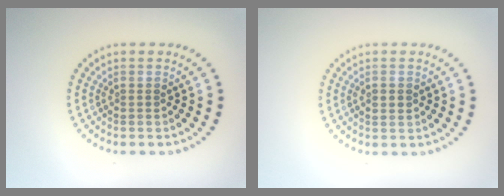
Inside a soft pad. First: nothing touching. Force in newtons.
{"total": 1.8, "press": 1.8, "slide": 0.2}